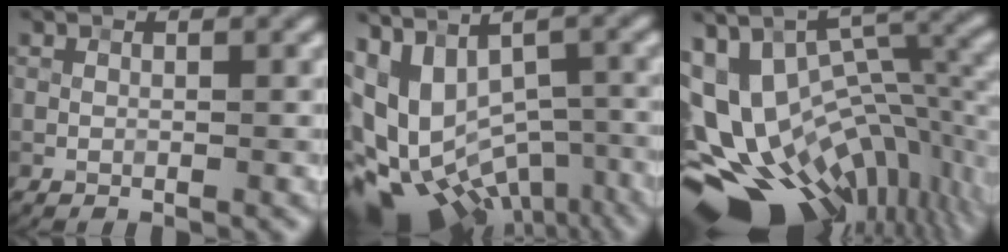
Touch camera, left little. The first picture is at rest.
{"total": 13.7, "force": [-5.1, 8.2, 9.7], "torque": [-0.170, -0.003, -0.028]}
{"total": 16.4, "force": [-4.1, 10.0, 12.4], "torque": [-0.187, 0.006, -0.033]}